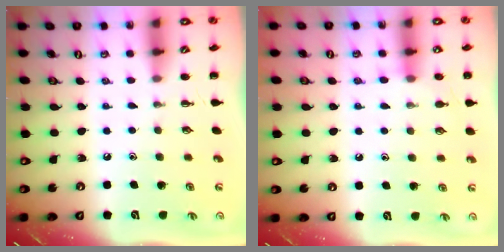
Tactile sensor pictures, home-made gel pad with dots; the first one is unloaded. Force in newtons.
{"total": 8.2, "press": 7.8, "slide": 2.5}